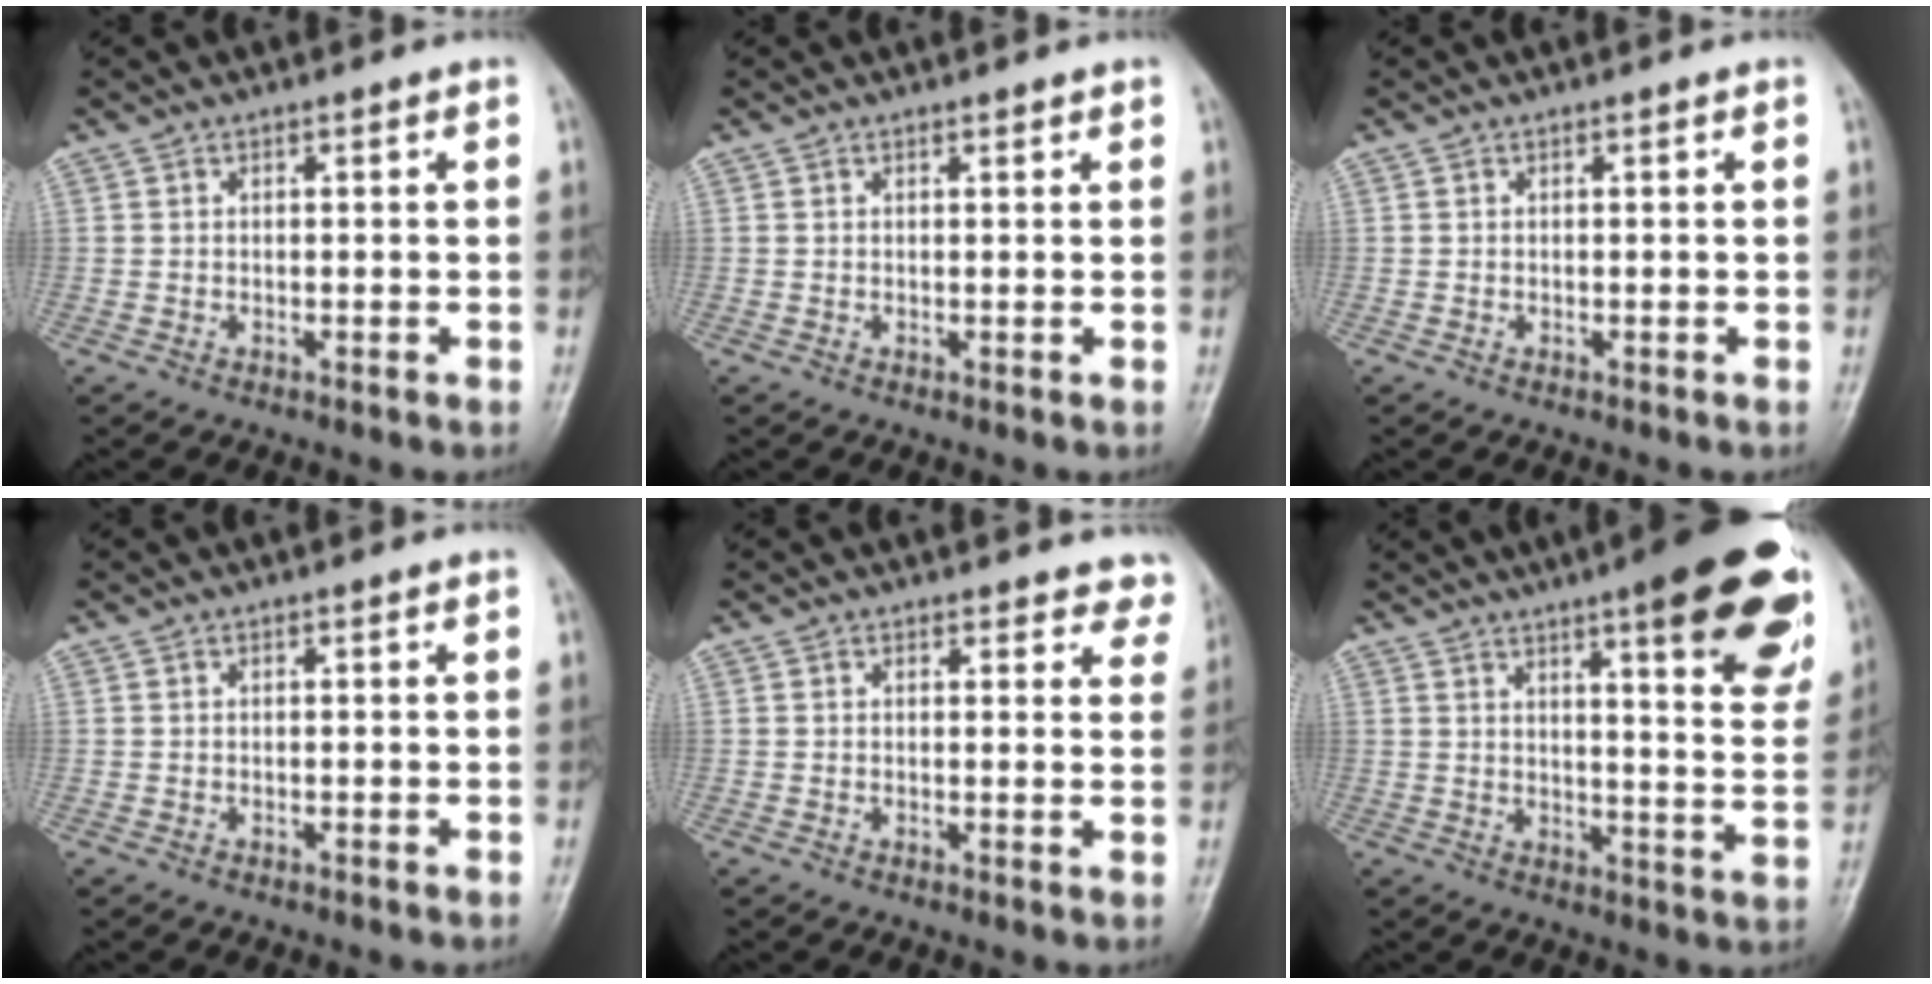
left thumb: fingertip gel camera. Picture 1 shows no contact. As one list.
[{"total": 0.9, "force": [0.8, 0.1, 0.4], "torque": [-0.006, -0.004, 0.011]}, {"total": 0.0}, {"total": 0.0}, {"total": 6.3, "force": [5.8, 2.3, 0.8], "torque": [0.040, -0.024, 0.039]}, {"total": 21.9, "force": [12.4, 4.7, 17.4], "torque": [-0.200, -0.046, 0.152]}]